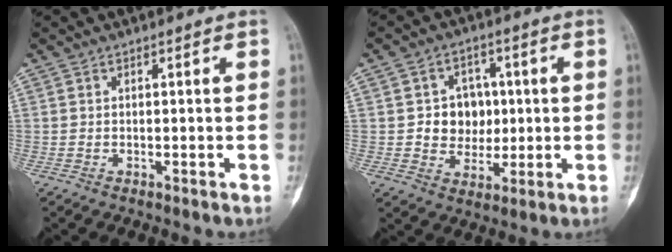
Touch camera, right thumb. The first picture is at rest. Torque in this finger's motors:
{"motor_torque": [0.37, 1.14, 0.27, 0.27, 0.00]}